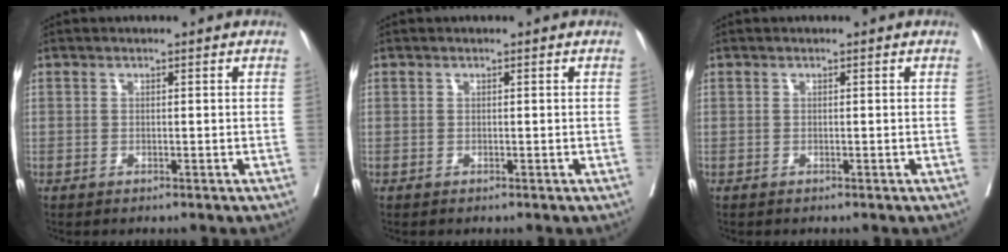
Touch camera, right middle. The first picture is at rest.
{"total": 0.0}
{"total": 0.0}